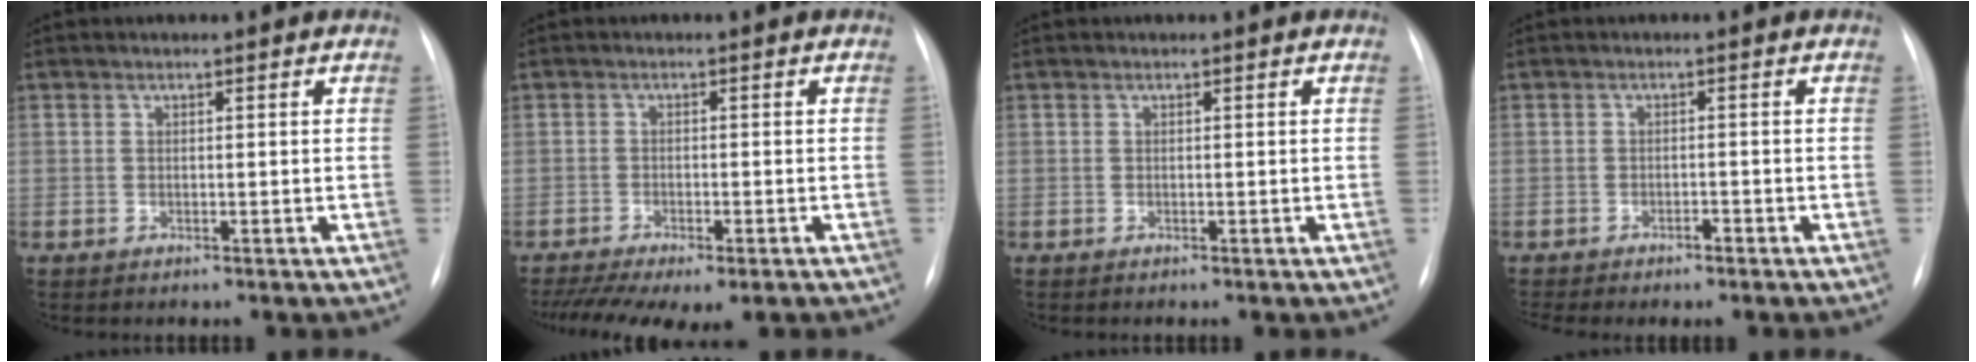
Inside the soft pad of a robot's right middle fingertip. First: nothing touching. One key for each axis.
{"total": 12.1, "fx": -8.9, "fy": 3.8, "fz": 7.3, "tx": -0.138, "ty": -0.009, "tz": -0.129}
{"total": 0.0}
{"total": 2.2, "fx": -1.7, "fy": 0.5, "fz": 1.3, "tx": -0.024, "ty": 0.004, "tz": -0.025}